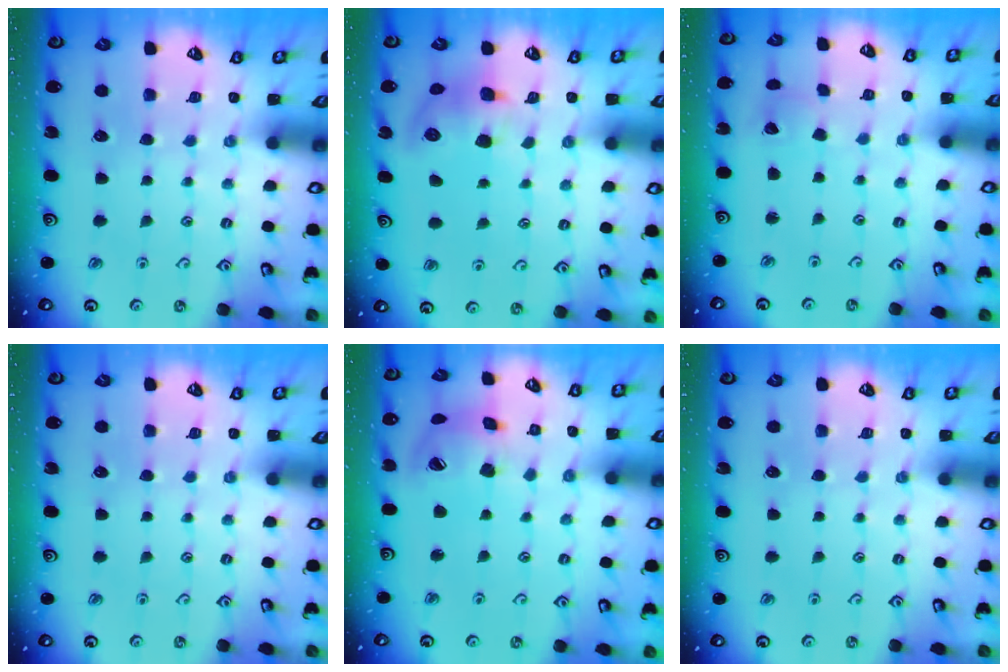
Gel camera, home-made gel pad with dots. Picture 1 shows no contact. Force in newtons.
{"total": 8.4, "press": 8.4, "slide": 1.0}
{"total": 3.0, "press": 3.0, "slide": 0.2}
{"total": 0.0}
{"total": 17.2, "press": 17.0, "slide": 2.8}
{"total": 0.0}